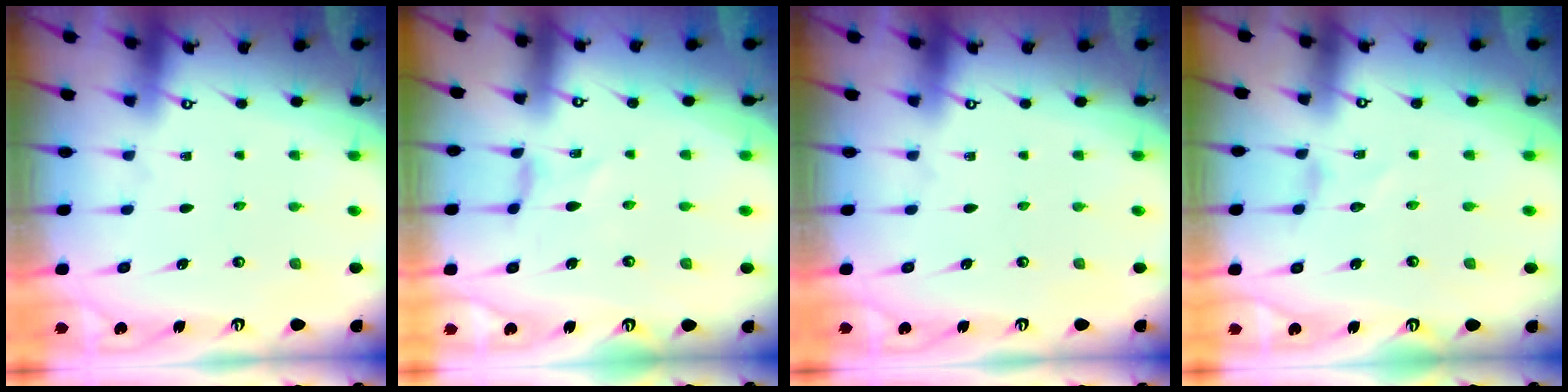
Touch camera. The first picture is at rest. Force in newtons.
{"total": 0.0}
{"total": 0.0}
{"total": 0.0}